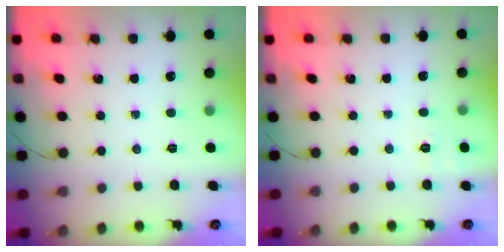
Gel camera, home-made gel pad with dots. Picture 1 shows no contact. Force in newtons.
{"total": 7.0, "press": 6.6, "slide": 2.2}